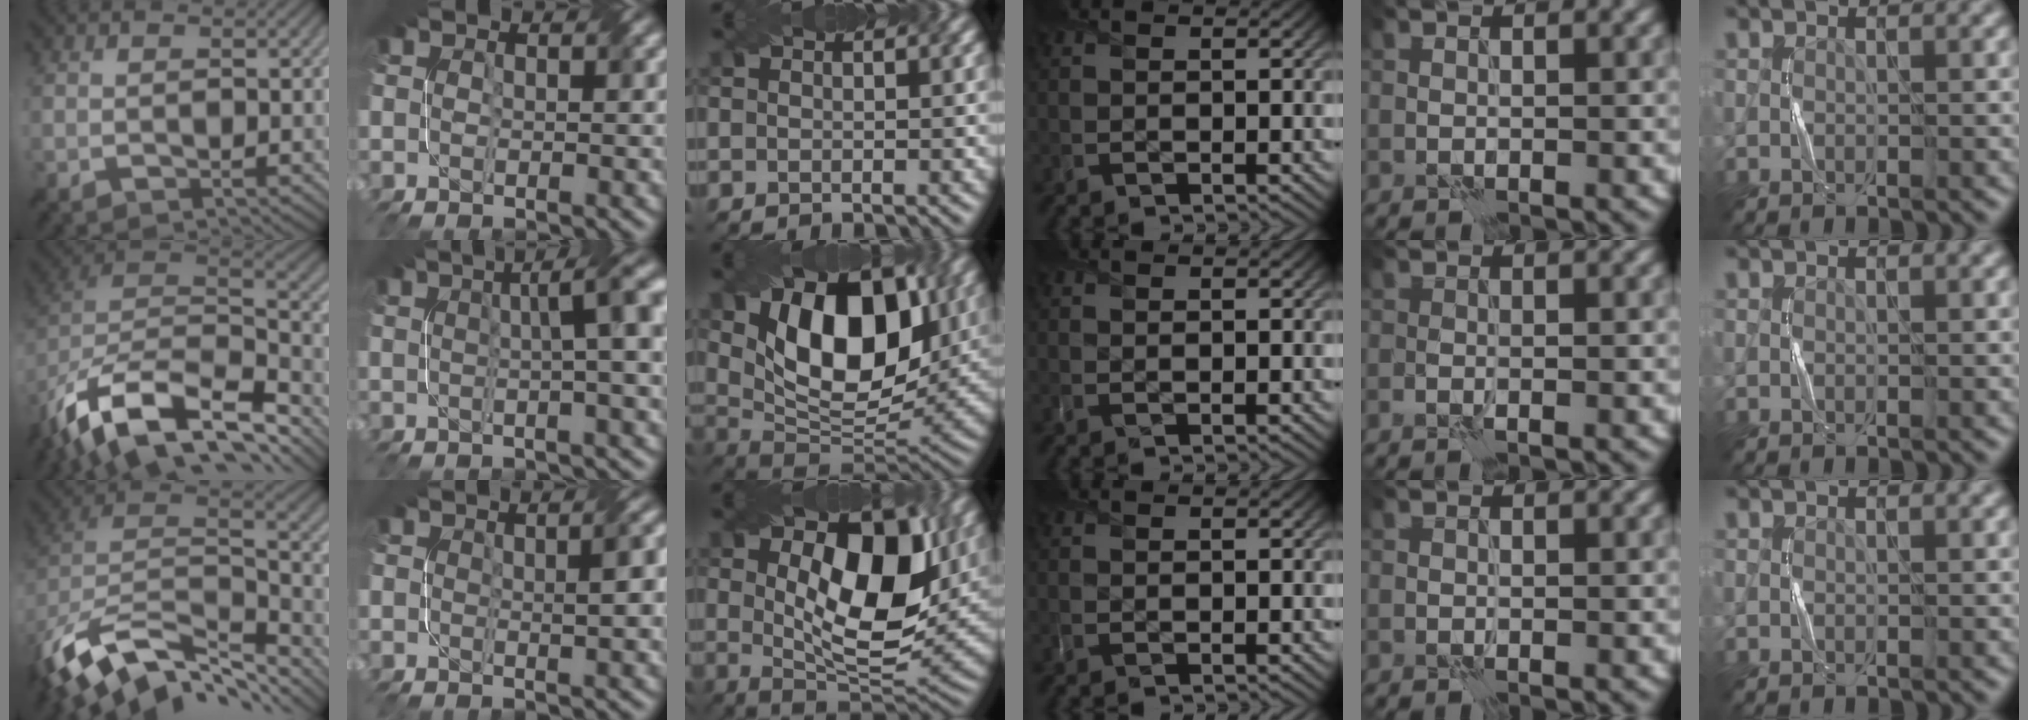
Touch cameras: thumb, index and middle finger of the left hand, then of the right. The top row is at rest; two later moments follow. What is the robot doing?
{"motion": "twist", "object": "screw"}